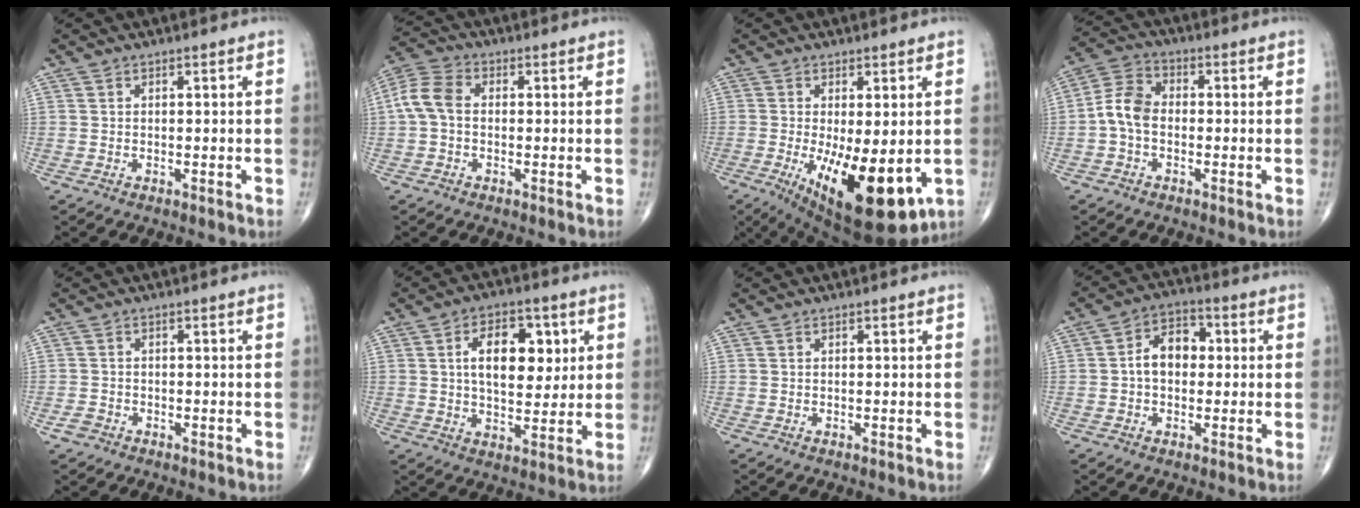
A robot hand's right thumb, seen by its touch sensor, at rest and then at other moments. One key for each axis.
{"total": 6.5, "fx": -0.1, "fy": 4.4, "fz": 4.7, "tx": -0.099, "ty": 0.018, "tz": -0.013}
{"total": 16.6, "fx": -4.1, "fy": 6.2, "fz": 14.8, "tx": -0.215, "ty": -0.031, "tz": -0.041}
{"total": 6.7, "fx": -1.1, "fy": 4.5, "fz": 4.8, "tx": -0.089, "ty": 0.022, "tz": -0.036}
{"total": 1.7, "fx": -1.1, "fy": 1.3, "fz": 0.5, "tx": -0.010, "ty": 0.007, "tz": -0.020}
{"total": 12.4, "fx": 3.1, "fy": 7.1, "fz": 9.7, "tx": -0.115, "ty": -0.007, "tz": 0.049}
{"total": 0.0}
{"total": 7.8, "fx": 0.3, "fy": 5.4, "fz": 5.6, "tx": -0.076, "ty": 0.025, "tz": -0.005}